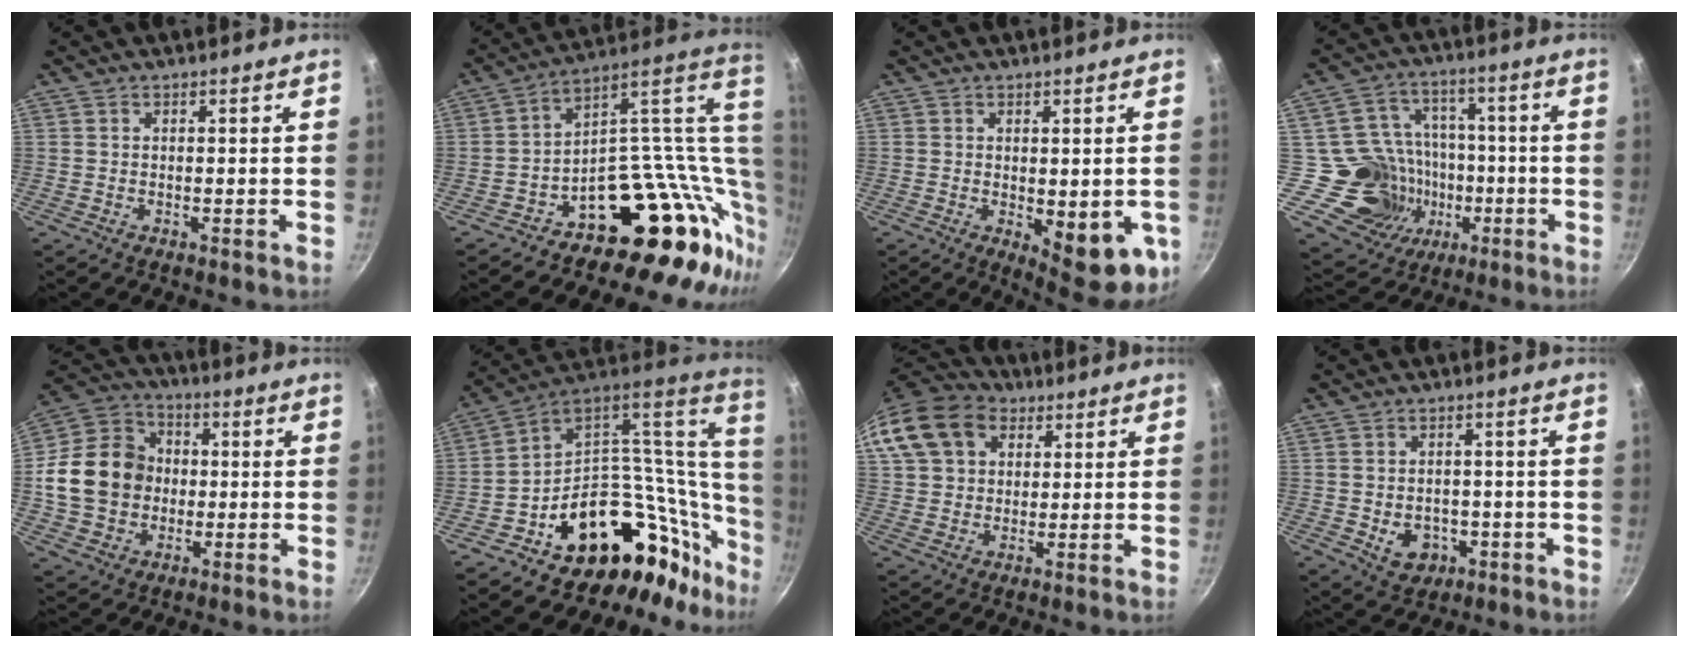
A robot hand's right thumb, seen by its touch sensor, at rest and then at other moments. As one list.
[{"total": 22.1, "force": [4.7, 15.4, 15.1], "torque": [-0.158, -0.019, 0.059]}, {"total": 12.2, "force": [-2.4, 5.0, 10.9], "torque": [-0.109, -0.016, -0.019]}, {"total": 16.5, "force": [-3.1, 15.3, 5.1], "torque": [-0.044, 0.042, -0.039]}, {"total": 16.7, "force": [-0.5, 14.1, 8.8], "torque": [-0.132, 0.030, -0.014]}, {"total": 28.9, "force": [-2.0, 23.8, 16.3], "torque": [-0.160, 0.034, -0.037]}, {"total": 17.3, "force": [6.5, 13.1, 9.3], "torque": [-0.178, 0.024, 0.108]}, {"total": 6.4, "force": [-1.7, 5.1, 3.6], "torque": [-0.031, 0.011, -0.012]}]